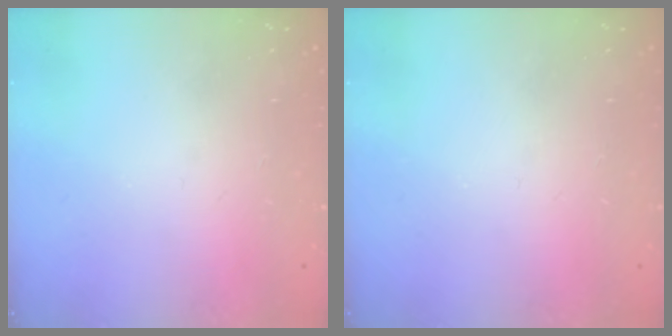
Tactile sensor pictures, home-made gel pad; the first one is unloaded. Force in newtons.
{"total": 0.0}